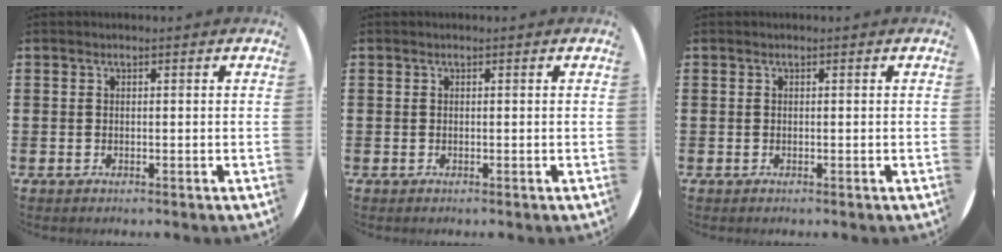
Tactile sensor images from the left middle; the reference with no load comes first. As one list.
[{"total": 0.0}, {"total": 0.0}]